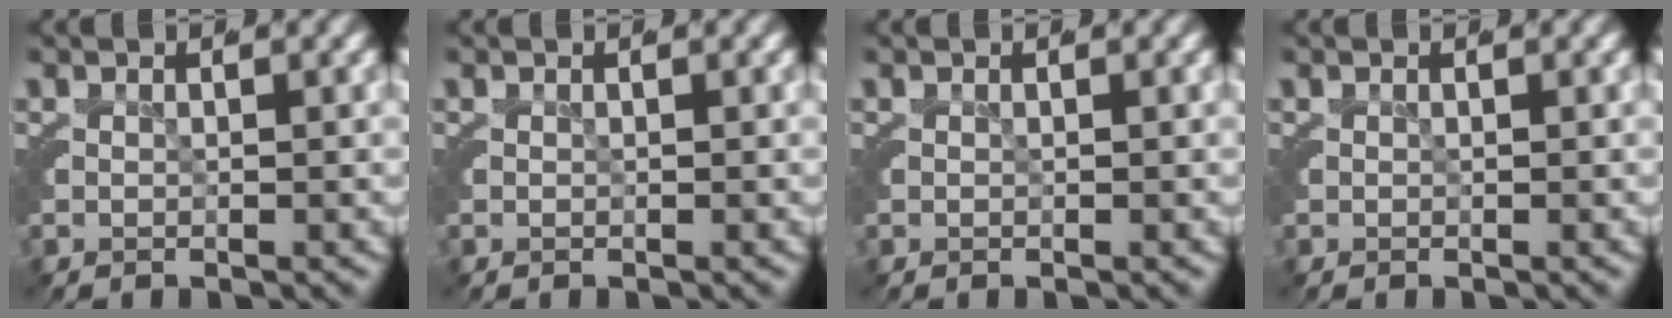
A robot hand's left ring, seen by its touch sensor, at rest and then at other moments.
{"total": 0.0}
{"total": 0.0}
{"total": 0.0}